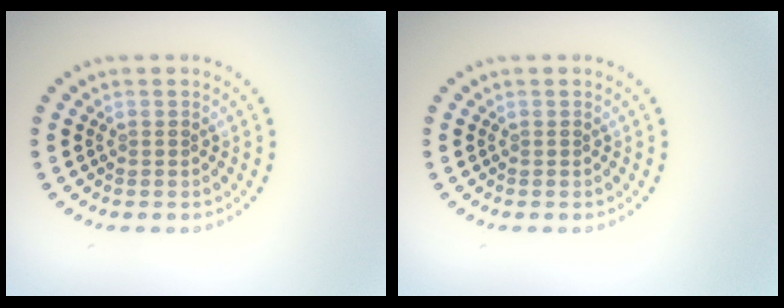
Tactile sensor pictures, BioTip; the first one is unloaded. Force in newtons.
{"total": 0.0}